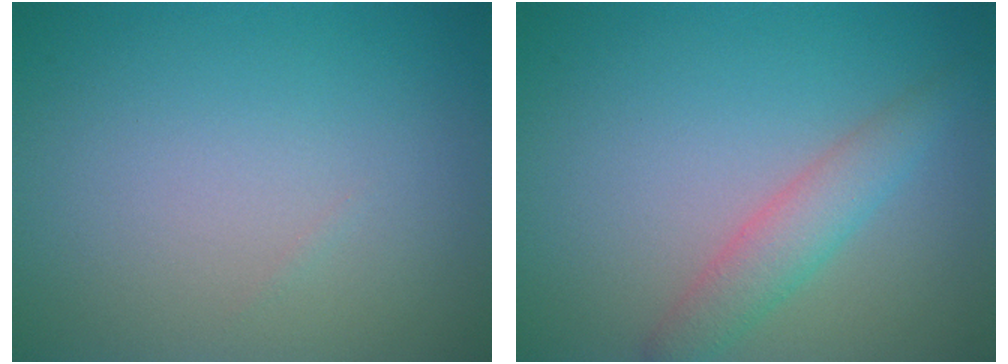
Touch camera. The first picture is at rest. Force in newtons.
{"total": 2.8, "press": 2.8, "slide": 0.1}